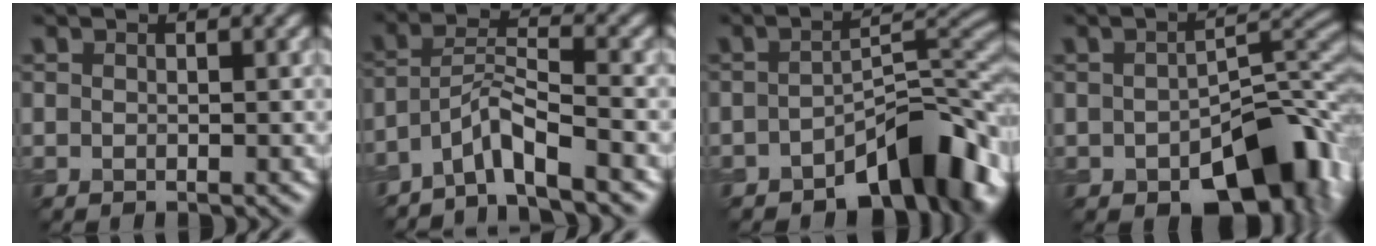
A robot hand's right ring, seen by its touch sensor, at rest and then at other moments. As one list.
[{"total": 4.6, "force": [-3.9, 0.2, 2.5], "torque": [-0.043, 0.013, -0.072]}, {"total": 8.0, "force": [-4.5, 3.5, 5.6], "torque": [-0.061, 0.016, -0.069]}, {"total": 9.4, "force": [-4.2, 5.0, 6.8], "torque": [-0.088, -0.006, -0.046]}]